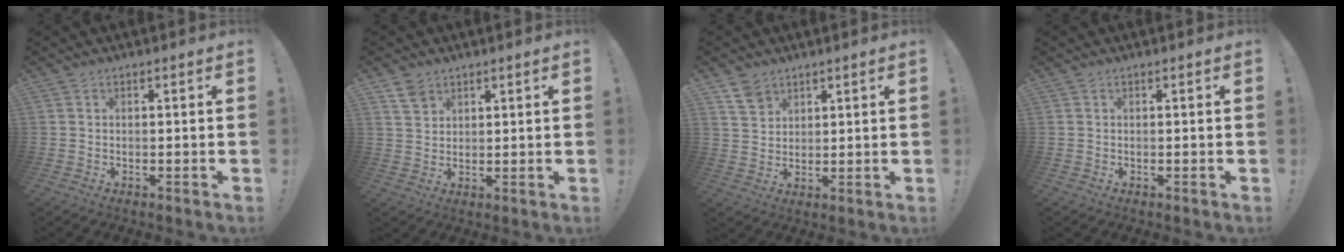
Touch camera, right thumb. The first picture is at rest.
{"total": 4.7, "force": [3.3, 3.0, 1.4], "torque": [-0.019, -0.015, 0.062]}
{"total": 5.9, "force": [4.3, 3.8, 1.5], "torque": [-0.020, -0.026, 0.082]}
{"total": 0.0}